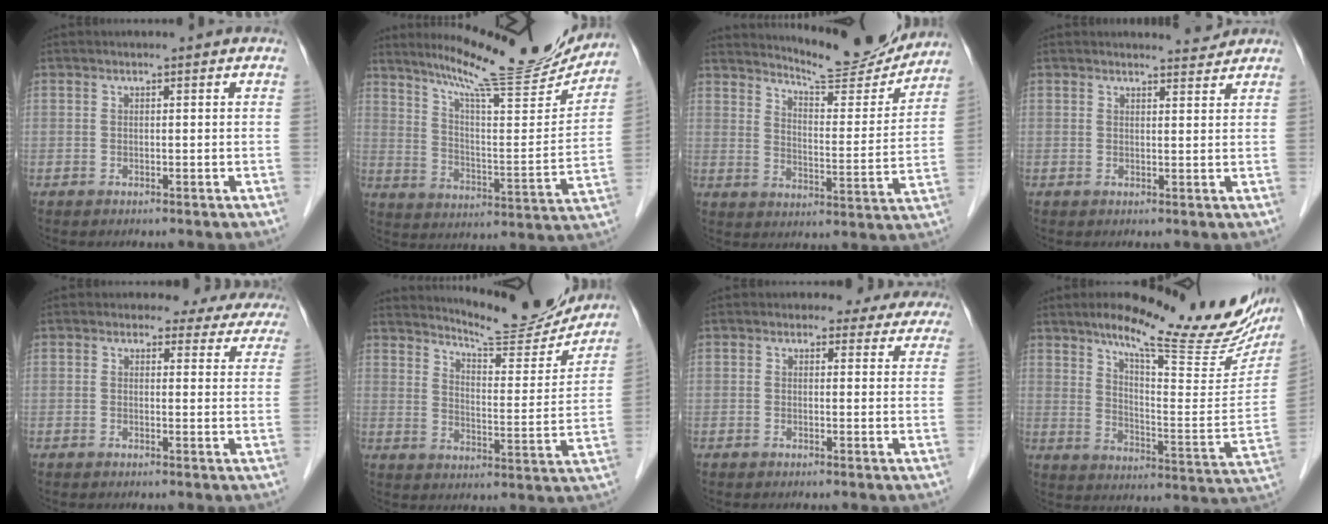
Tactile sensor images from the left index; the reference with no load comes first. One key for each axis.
{"total": 19.8, "fx": 17.8, "fy": 1.4, "fz": 8.5, "tx": -0.136, "ty": -0.040, "tz": 0.257}
{"total": 14.7, "fx": 14.2, "fy": 1.3, "fz": 3.9, "tx": -0.061, "ty": -0.035, "tz": 0.191}
{"total": 2.3, "fx": 2.2, "fy": -0.1, "fz": -0.3, "tx": -0.005, "ty": -0.011, "tz": 0.029}
{"total": 8.9, "fx": 8.0, "fy": 3.9, "fz": 0.6, "tx": 0.031, "ty": -0.004, "tz": 0.059}
{"total": 14.9, "fx": 14.4, "fy": 1.1, "fz": 3.6, "tx": -0.058, "ty": -0.042, "tz": 0.192}
{"total": 6.0, "fx": 5.1, "fy": 3.1, "fz": 0.2, "tx": 0.023, "ty": 0.002, "tz": 0.035}
{"total": 23.1, "fx": 17.1, "fy": 4.3, "fz": 14.9, "tx": -0.209, "ty": -0.013, "tz": 0.226}